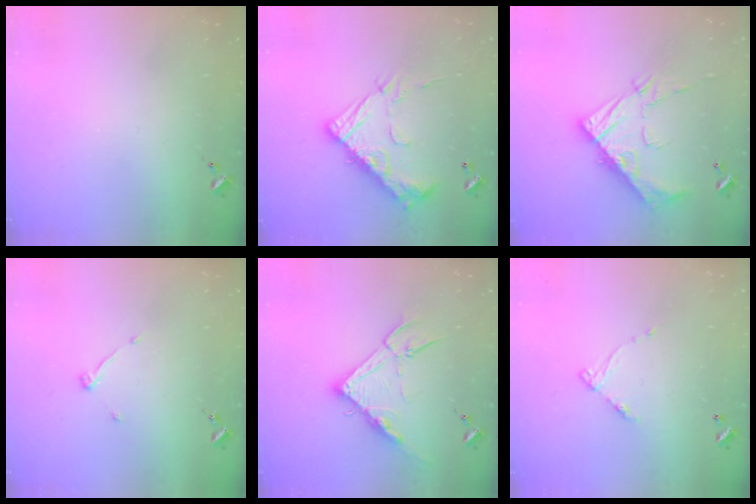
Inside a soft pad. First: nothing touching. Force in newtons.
{"total": 17.5, "press": 17.4, "slide": 1.3}
{"total": 15.0, "press": 15.0, "slide": 1.0}
{"total": 3.9, "press": 3.9, "slide": 0.5}
{"total": 15.2, "press": 15.2, "slide": 0.6}
{"total": 5.9, "press": 5.9, "slide": 0.4}